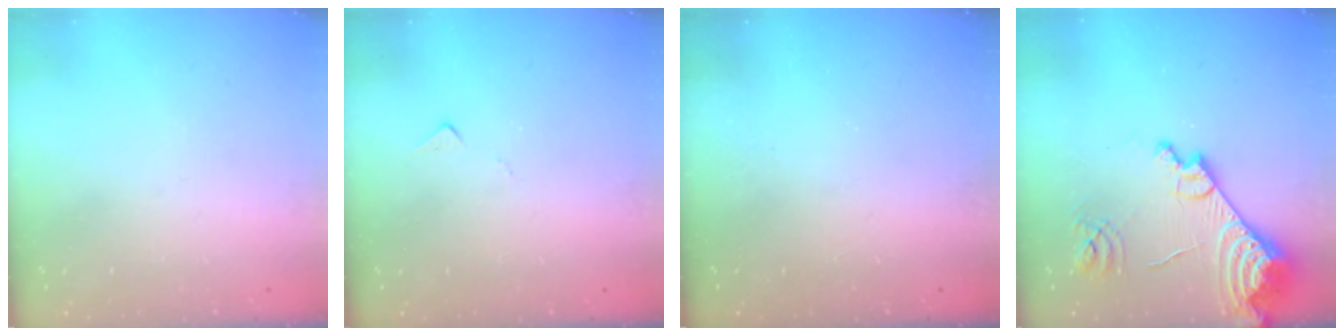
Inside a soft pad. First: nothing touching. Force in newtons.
{"total": 5.6, "press": 5.6, "slide": 0.3}
{"total": 0.6, "press": 0.5, "slide": 0.2}
{"total": 17.1, "press": 17.0, "slide": 2.0}